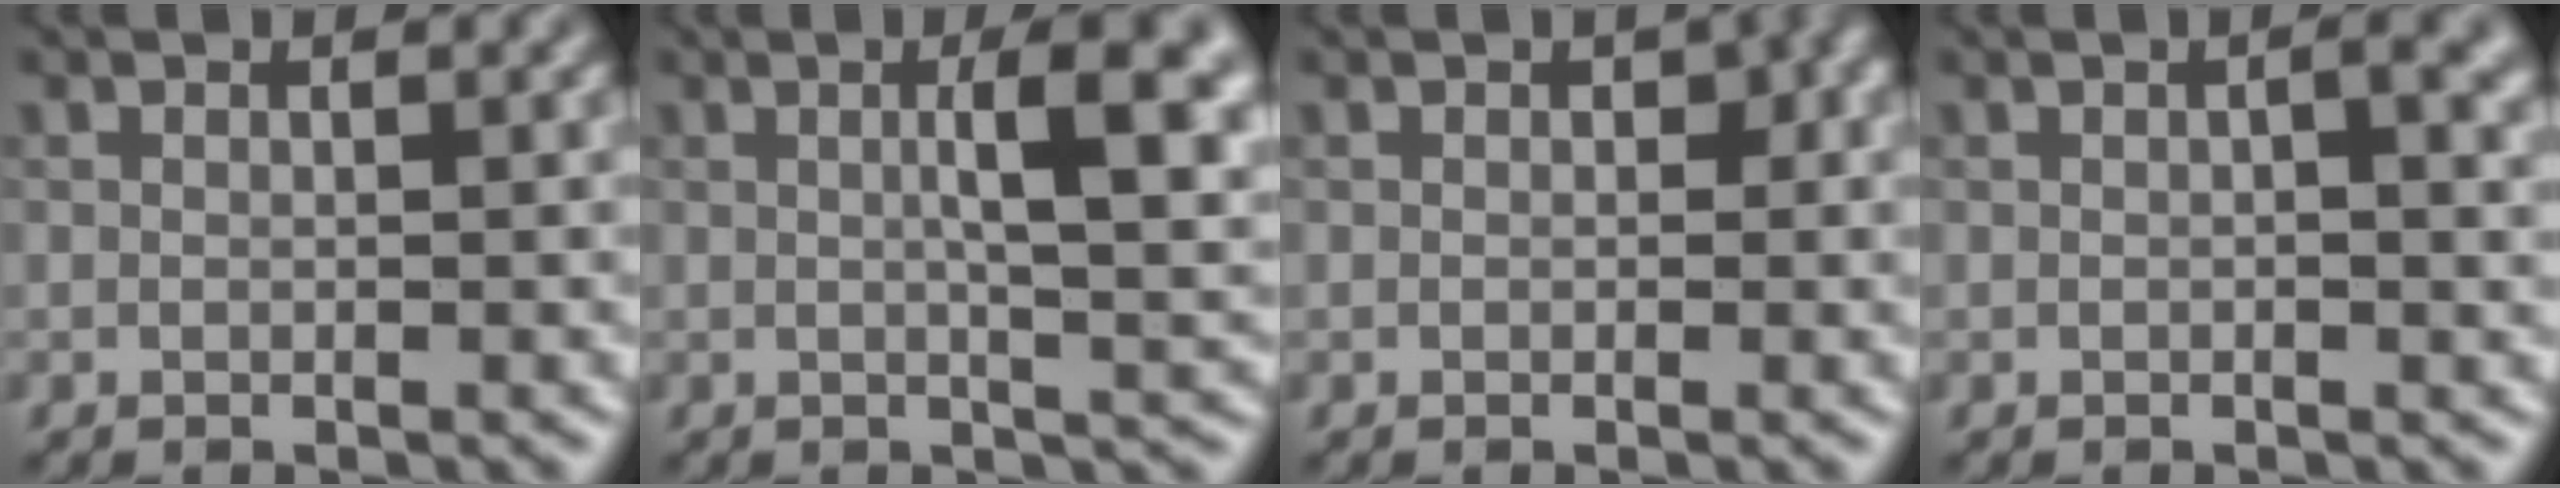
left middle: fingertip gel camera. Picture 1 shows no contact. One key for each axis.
{"total": 7.4, "fx": 1.3, "fy": 2.0, "fz": 7.0, "tx": -0.081, "ty": 0.007, "tz": 0.018}
{"total": 1.4, "fx": 0.2, "fy": 0.9, "fz": 1.0, "tx": -0.010, "ty": 0.000, "tz": 0.000}
{"total": 2.6, "fx": 0.5, "fy": 0.7, "fz": 2.5, "tx": -0.032, "ty": 0.003, "tz": 0.005}